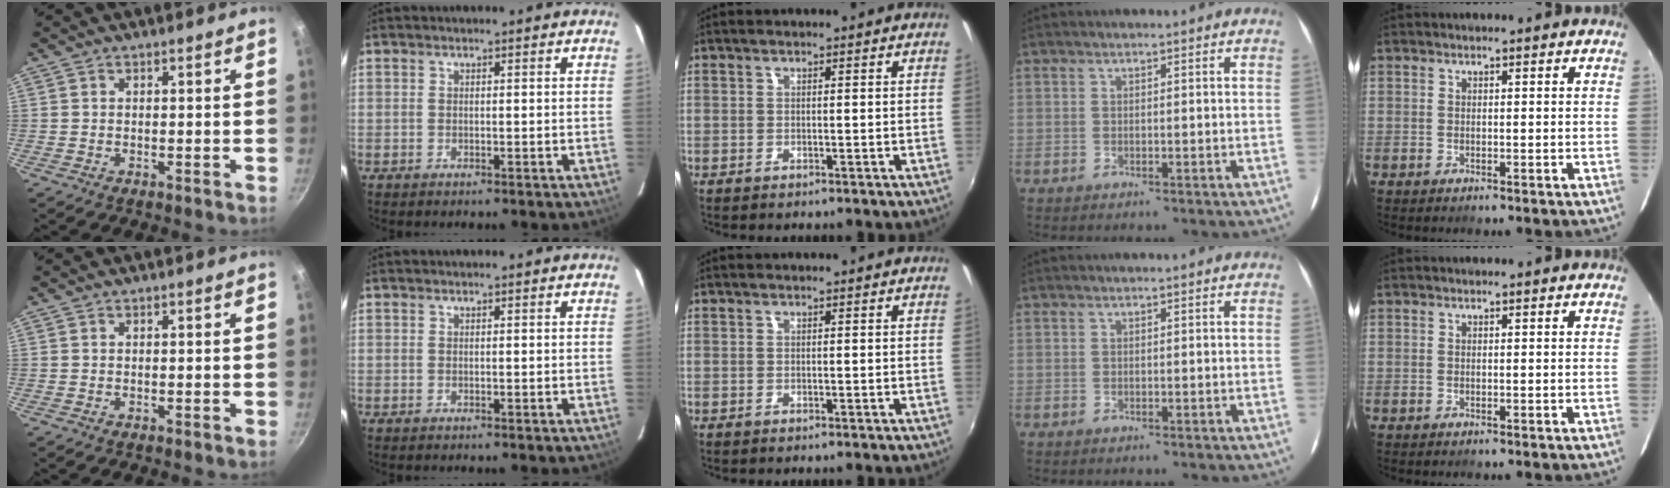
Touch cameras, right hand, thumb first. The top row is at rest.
{}